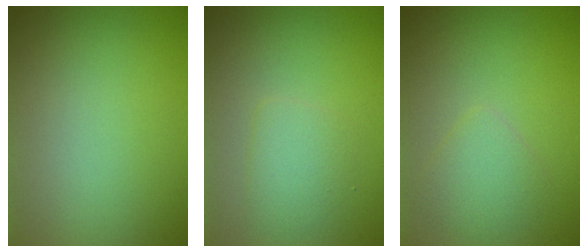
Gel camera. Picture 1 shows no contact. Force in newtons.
{"total": 1.9, "press": 1.9, "slide": 0.1}
{"total": 2.0, "press": 1.9, "slide": 0.1}